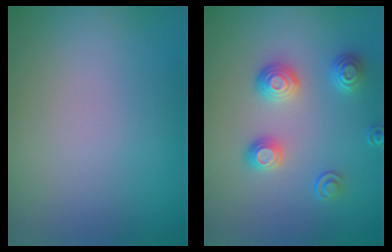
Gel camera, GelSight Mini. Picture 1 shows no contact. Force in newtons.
{"total": 3.0, "press": 2.6, "slide": 1.3}